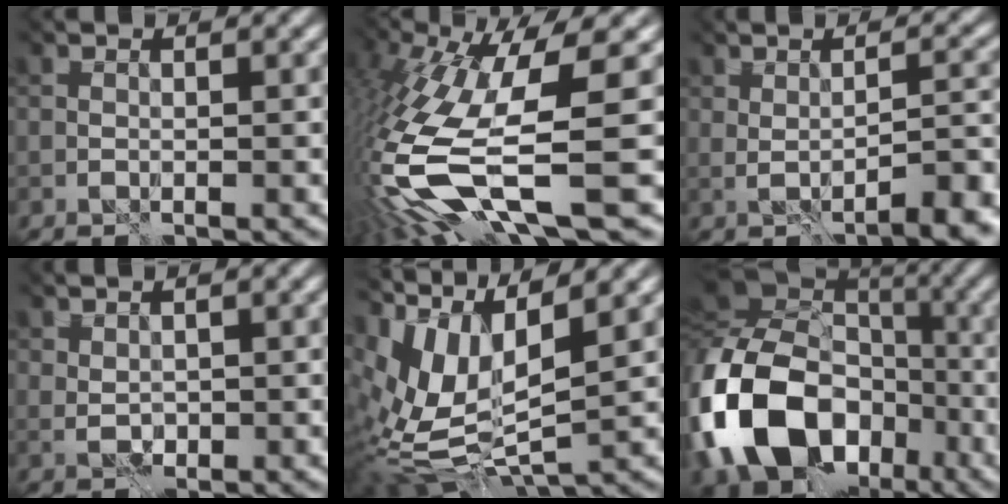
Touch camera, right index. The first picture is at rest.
{"total": 13.0, "force": [-3.2, 3.4, 12.1], "torque": [-0.269, -0.023, -0.048]}
{"total": 4.1, "force": [-1.7, 0.7, 3.7], "torque": [-0.048, 0.007, -0.024]}
{"total": 0.6, "force": [0.5, 0.3, 0.2], "torque": [-0.004, -0.001, 0.013]}
{"total": 10.4, "force": [3.1, 4.9, 8.6], "torque": [-0.194, 0.004, 0.063]}
{"total": 17.3, "force": [-5.5, 13.3, 9.6], "torque": [-0.236, -0.024, -0.106]}